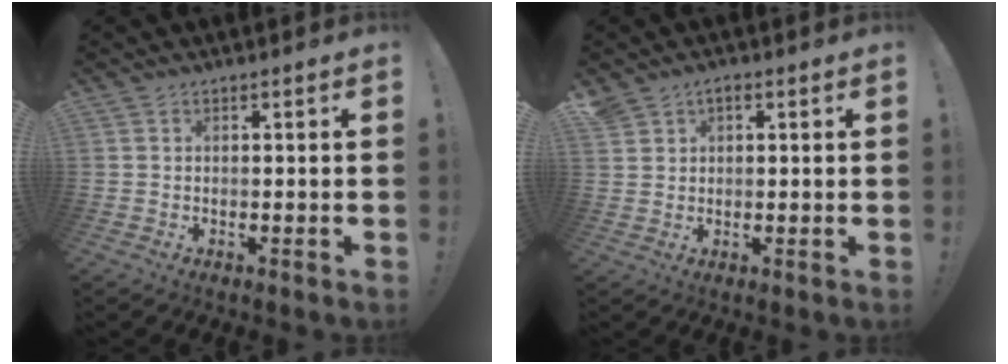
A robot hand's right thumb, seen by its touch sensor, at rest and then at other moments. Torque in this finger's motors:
{"motor_torque": [0.01, 0.02, 0.33, 0.21, 0.06]}